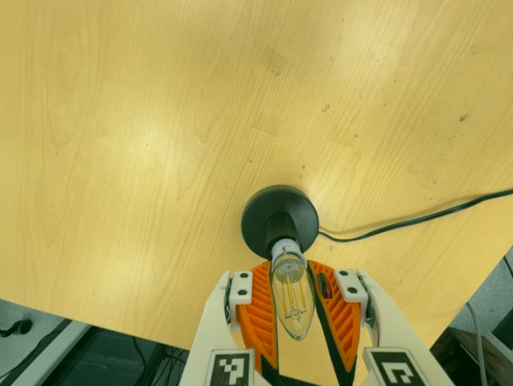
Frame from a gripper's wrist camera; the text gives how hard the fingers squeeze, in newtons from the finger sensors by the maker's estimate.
{"total": 12.0, "left": 11.6, "right": 12.4}